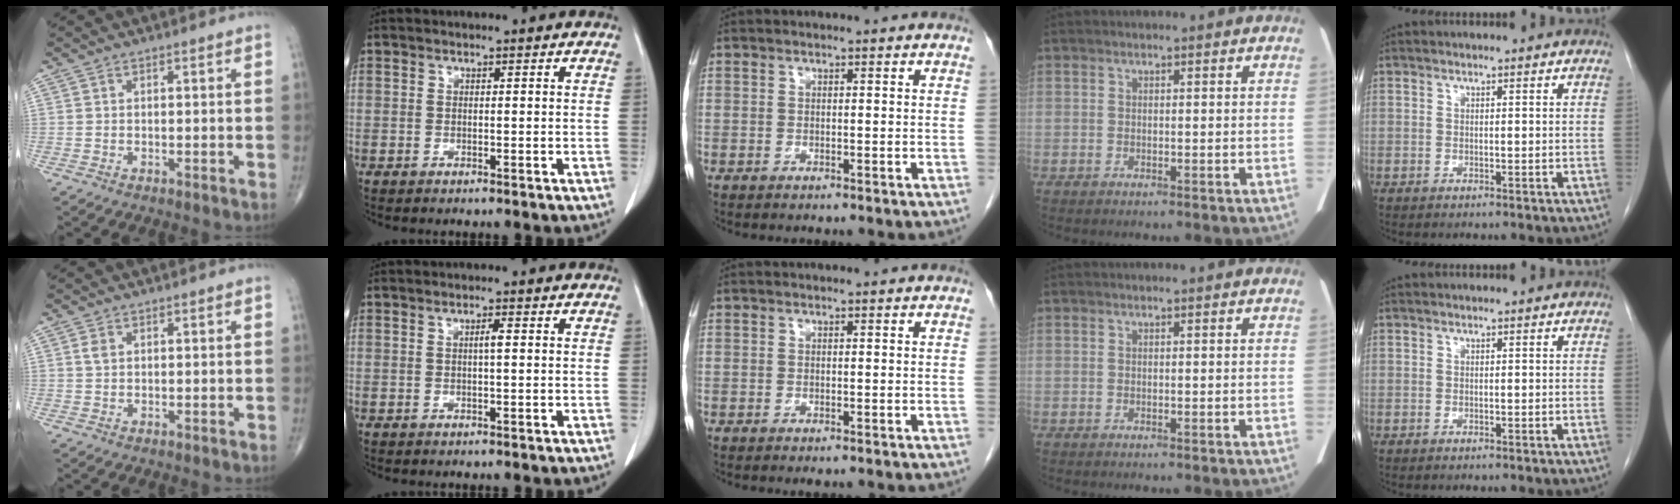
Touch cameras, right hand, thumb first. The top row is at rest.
{"thumb": {"total": 1.4, "force": [0.4, 0.9, 1.0], "torque": [-0.019, 0.002, 0.010]}, "index": {"total": 1.2, "force": [0.1, 0.0, 1.2], "torque": [-0.023, 0.003, 0.001]}}